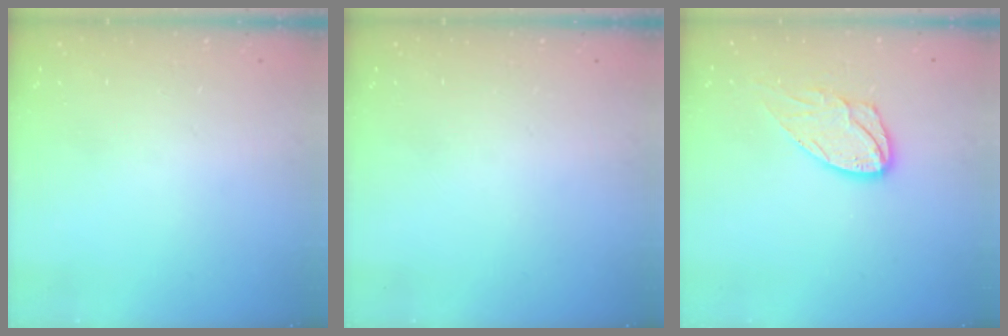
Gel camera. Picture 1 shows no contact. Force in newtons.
{"total": 0.0}
{"total": 10.8, "press": 10.7, "slide": 0.8}